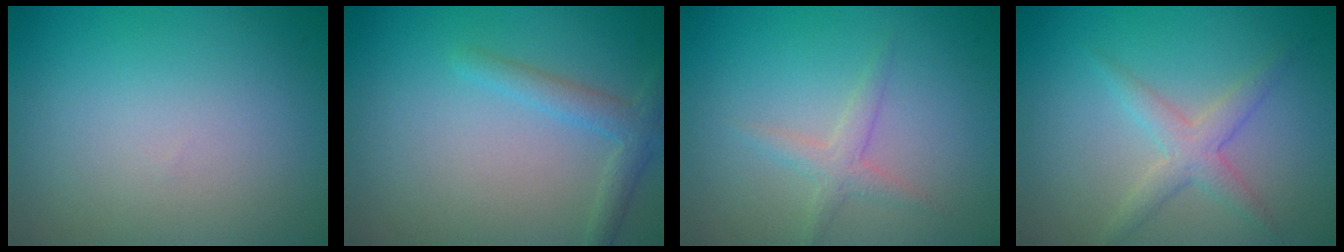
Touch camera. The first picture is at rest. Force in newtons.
{"total": 2.2, "press": 2.2, "slide": 0.0}
{"total": 1.6, "press": 1.6, "slide": 0.1}
{"total": 2.4, "press": 2.4, "slide": 0.1}